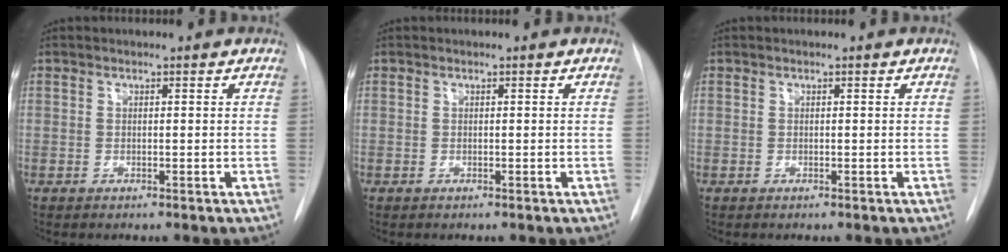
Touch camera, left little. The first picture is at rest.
{"total": 0.0}
{"total": 0.0}